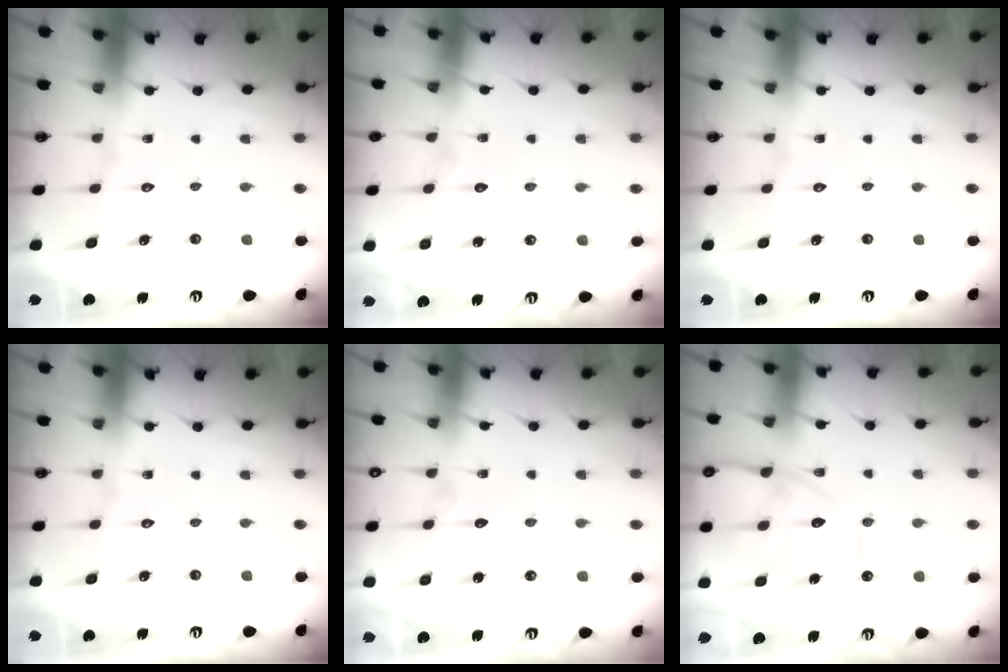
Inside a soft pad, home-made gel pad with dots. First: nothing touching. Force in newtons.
{"total": 3.8, "press": 3.7, "slide": 0.4}
{"total": 0.0}
{"total": 0.0}
{"total": 5.0, "press": 5.0, "slide": 0.5}
{"total": 13.0, "press": 13.0, "slide": 1.3}